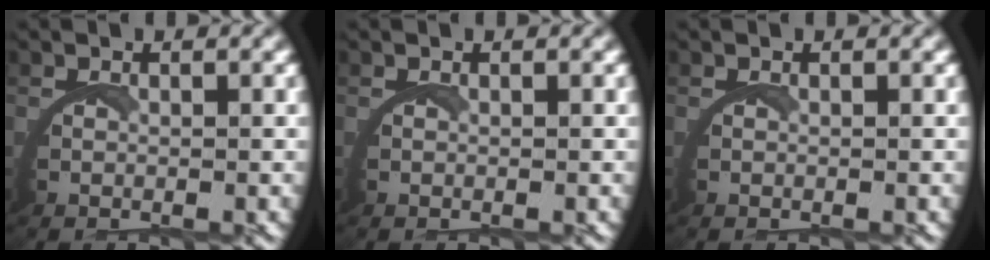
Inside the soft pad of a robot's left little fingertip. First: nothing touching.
{"total": 0.0}
{"total": 0.0}